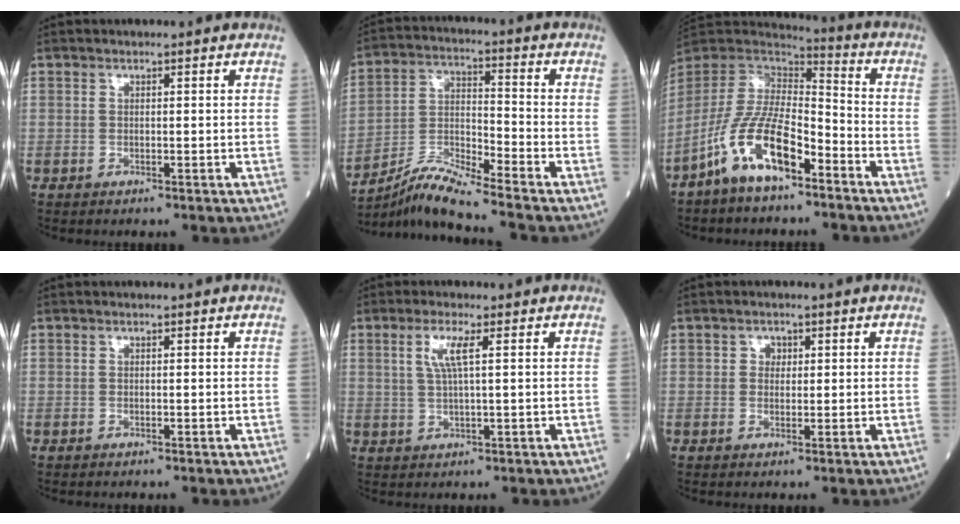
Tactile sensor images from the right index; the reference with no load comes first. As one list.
[{"total": 8.6, "force": [-7.9, -1.6, 3.1], "torque": [-0.077, -0.003, -0.146]}, {"total": 12.9, "force": [-7.5, 4.3, 9.6], "torque": [-0.203, 0.003, -0.146]}, {"total": 0.0}, {"total": 3.9, "force": [1.3, 0.1, 3.6], "torque": [-0.078, 0.003, 0.027]}, {"total": 1.4, "force": [0.5, 1.2, 0.6], "torque": [-0.004, 0.001, 0.005]}]